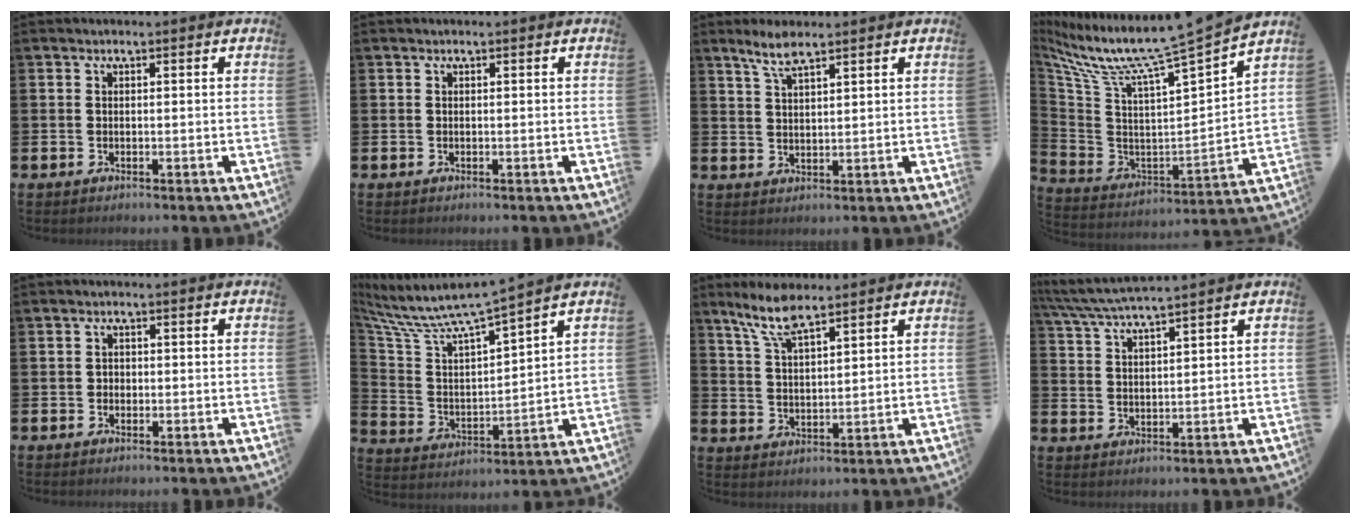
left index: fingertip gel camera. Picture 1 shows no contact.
{"total": 0.0}
{"total": 4.8, "force": [3.8, 1.1, 2.6], "torque": [-0.051, -0.008, 0.065]}
{"total": 10.2, "force": [8.7, -0.3, 5.2], "torque": [-0.137, -0.074, 0.137]}
{"total": 0.9, "force": [-0.2, 0.9, 0.2], "torque": [0.003, 0.003, -0.008]}
{"total": 7.7, "force": [7.0, 0.9, 3.0], "torque": [-0.096, -0.052, 0.113]}
{"total": 7.2, "force": [6.0, 1.7, 3.7], "torque": [-0.080, -0.016, 0.107]}
{"total": 5.0, "force": [4.8, -0.2, 1.4], "torque": [-0.046, -0.023, 0.085]}